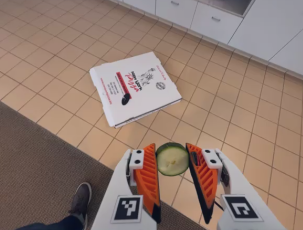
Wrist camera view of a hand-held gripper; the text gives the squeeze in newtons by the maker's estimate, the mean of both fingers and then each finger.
{"total": 8.2, "left": 7.9, "right": 8.4}